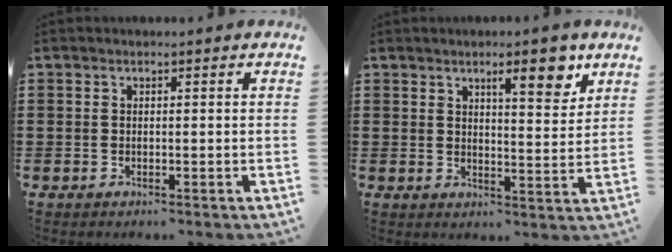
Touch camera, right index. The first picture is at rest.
{"total": 6.8, "force": [4.3, 1.8, 4.9], "torque": [-0.066, -0.010, 0.065]}